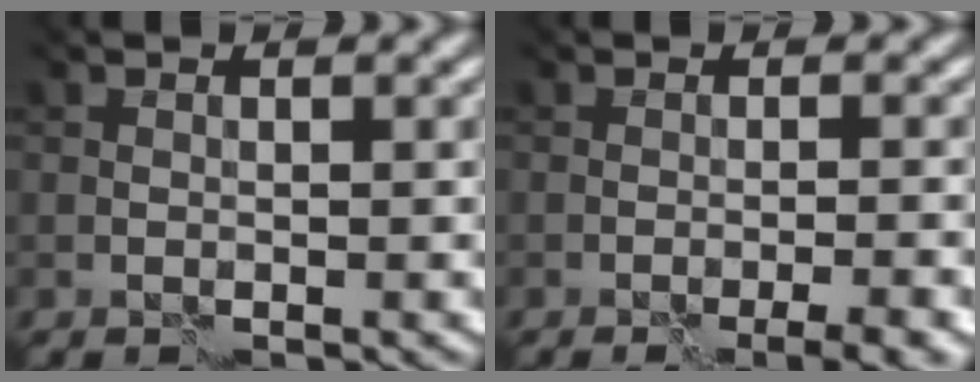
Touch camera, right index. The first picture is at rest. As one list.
[{"total": 4.0, "force": [-2.3, 0.8, 3.2], "torque": [-0.020, 0.015, -0.033]}]